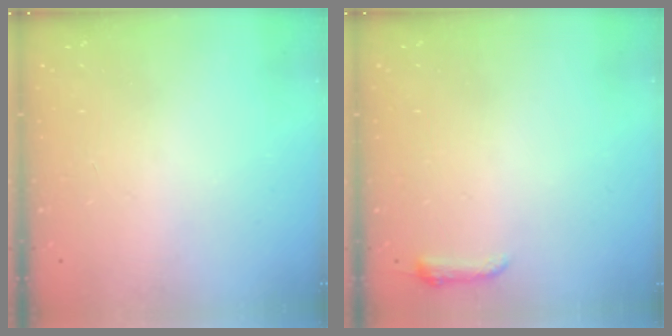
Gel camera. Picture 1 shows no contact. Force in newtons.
{"total": 3.7, "press": 3.7, "slide": 0.7}